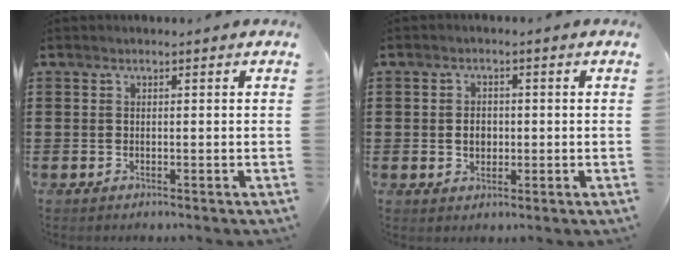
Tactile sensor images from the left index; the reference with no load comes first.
{"total": 2.5, "force": [-0.3, 1.8, 1.6], "torque": [-0.027, 0.001, -0.011]}